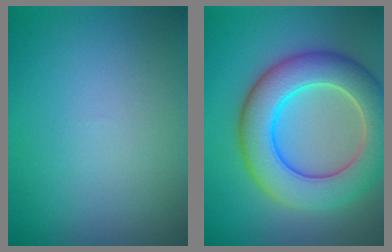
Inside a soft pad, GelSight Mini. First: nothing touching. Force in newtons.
{"total": 9.1, "press": 9.0, "slide": 0.7}